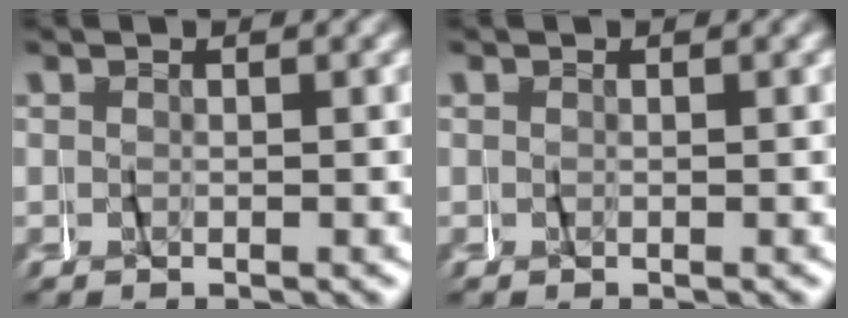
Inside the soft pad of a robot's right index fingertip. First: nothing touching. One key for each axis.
{"total": 0.0}